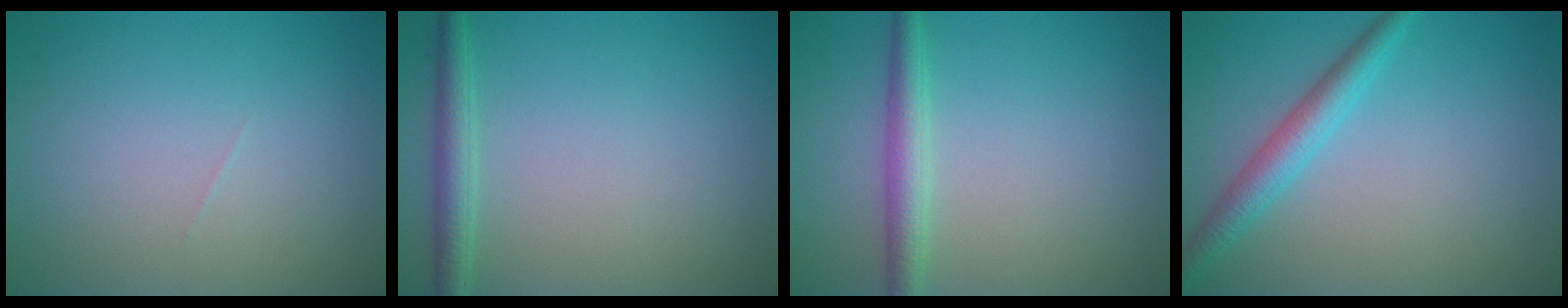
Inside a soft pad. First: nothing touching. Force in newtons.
{"total": 2.3, "press": 2.3, "slide": 0.1}
{"total": 2.7, "press": 2.7, "slide": 0.0}
{"total": 3.1, "press": 3.1, "slide": 0.1}